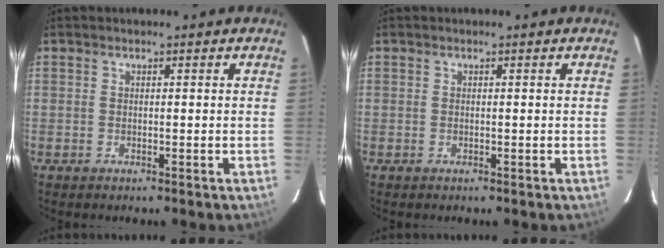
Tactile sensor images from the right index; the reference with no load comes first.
{"total": 0.0}